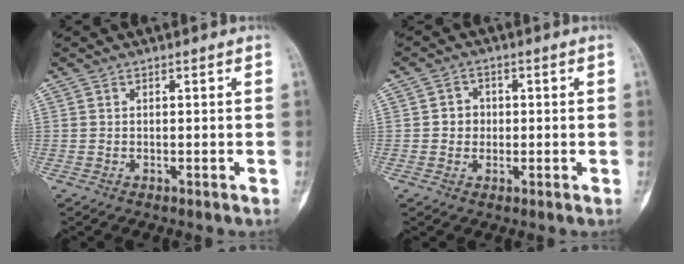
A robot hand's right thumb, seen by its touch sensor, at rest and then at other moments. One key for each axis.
{"total": 3.1, "fx": -0.1, "fy": 2.8, "fz": 1.1, "tx": 0.004, "ty": 0.008, "tz": -0.006}